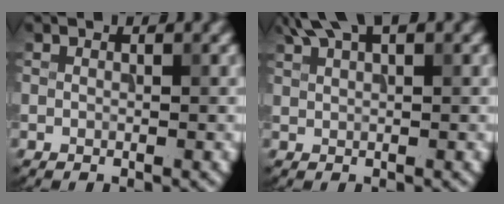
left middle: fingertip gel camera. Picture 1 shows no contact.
{"total": 3.6, "force": [2.5, 1.0, 2.4], "torque": [-0.041, 0.010, 0.047]}